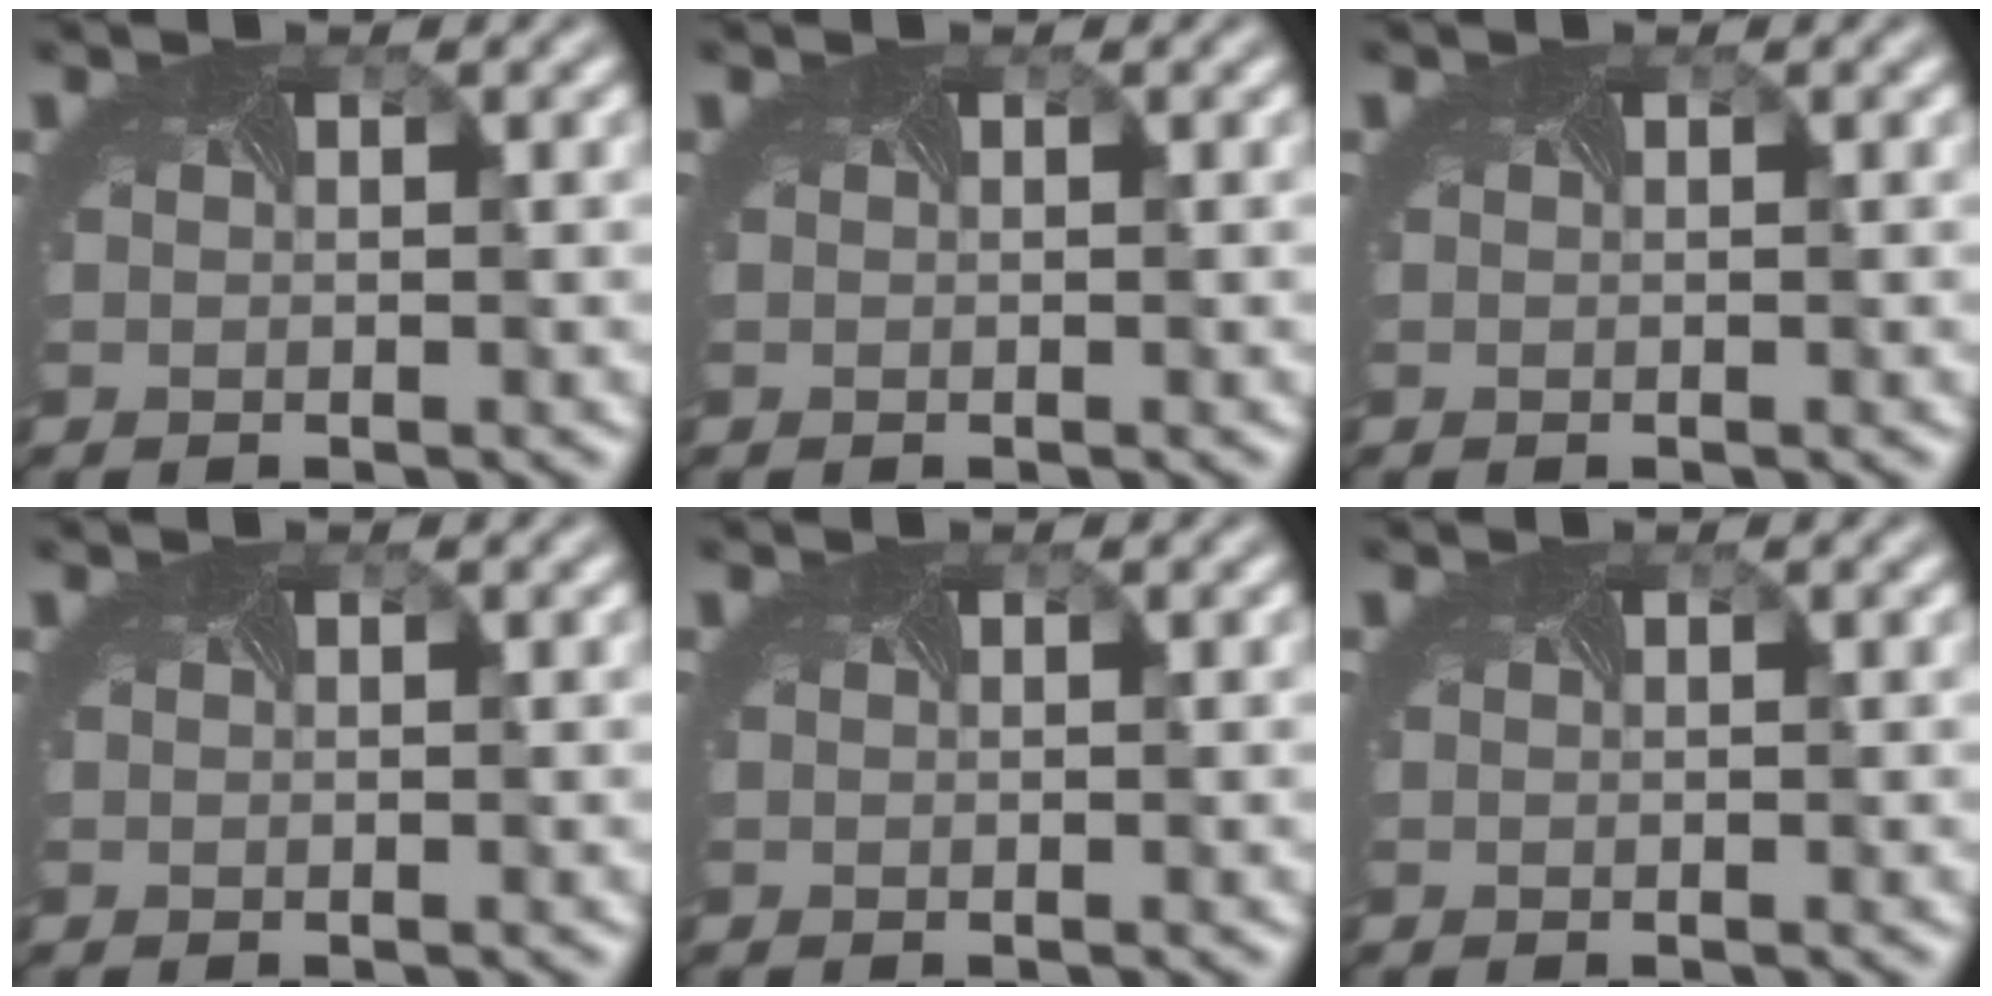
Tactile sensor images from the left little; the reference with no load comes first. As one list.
[{"total": 0.0}, {"total": 0.0}, {"total": 0.0}, {"total": 0.0}, {"total": 0.0}]